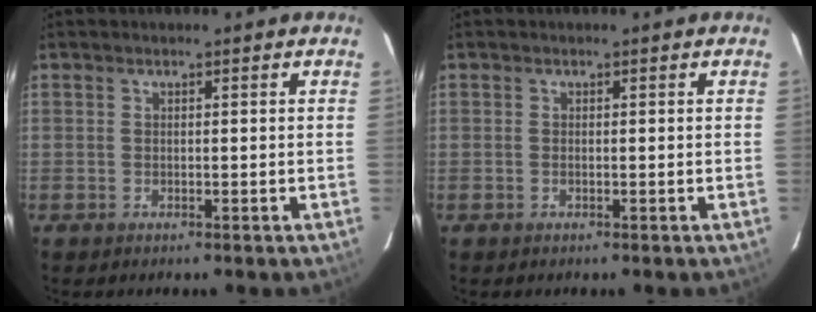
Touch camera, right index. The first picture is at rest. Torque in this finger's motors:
{"motor_torque": [0.19, 0.14, -0.03, 0.01]}